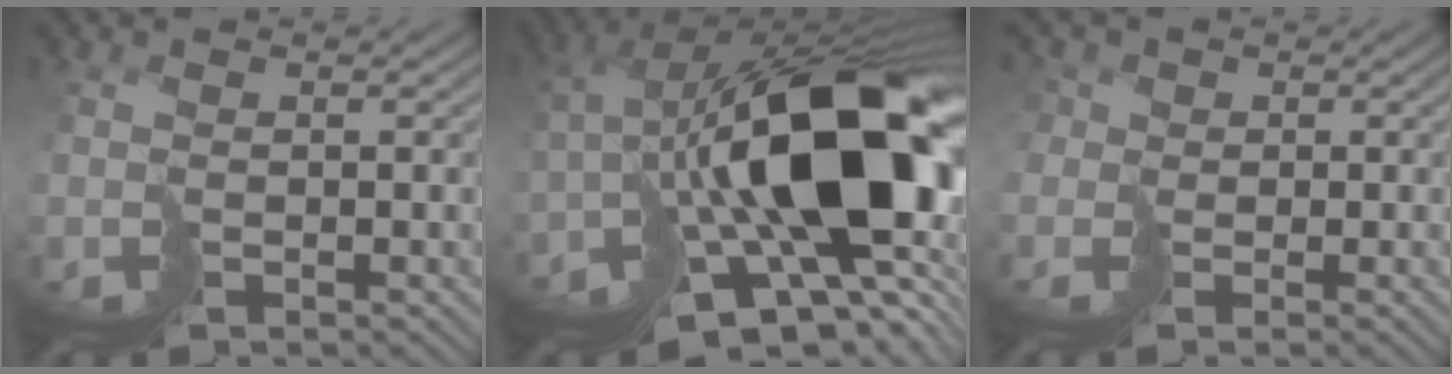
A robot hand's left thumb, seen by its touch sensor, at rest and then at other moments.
{"total": 20.4, "force": [-4.1, 10.1, 17.3], "torque": [-0.288, -0.017, -0.054]}
{"total": 4.6, "force": [1.0, 4.2, 1.6], "torque": [-0.060, 0.018, -0.024]}